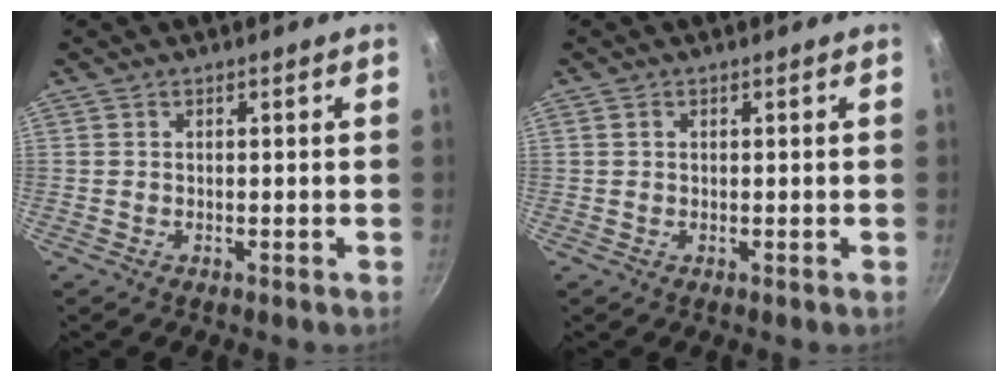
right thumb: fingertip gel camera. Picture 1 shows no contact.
{"total": 0.7, "force": [0.3, 0.6, 0.3], "torque": [-0.004, 0.002, 0.003]}